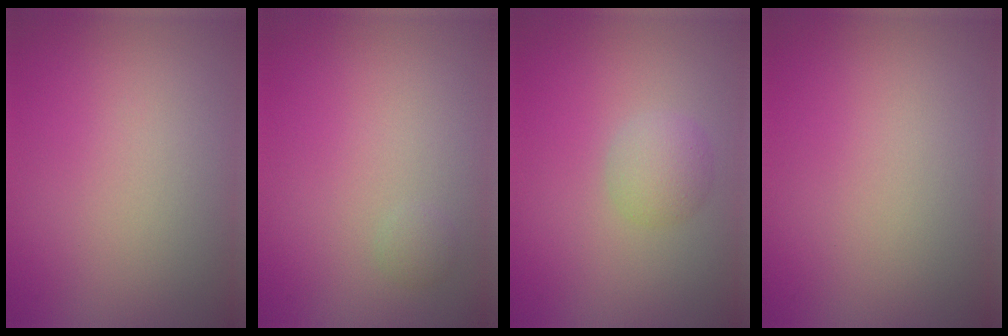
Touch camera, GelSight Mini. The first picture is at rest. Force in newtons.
{"total": 0.7, "press": 0.7, "slide": 0.0}
{"total": 2.1, "press": 2.1, "slide": 0.0}
{"total": 0.0}